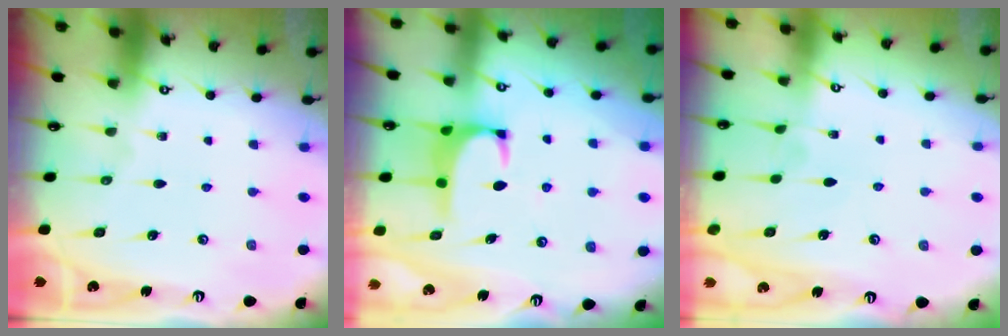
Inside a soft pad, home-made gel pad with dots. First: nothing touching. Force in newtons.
{"total": 1.4, "press": 1.3, "slide": 0.5}
{"total": 3.7, "press": 3.7, "slide": 0.0}